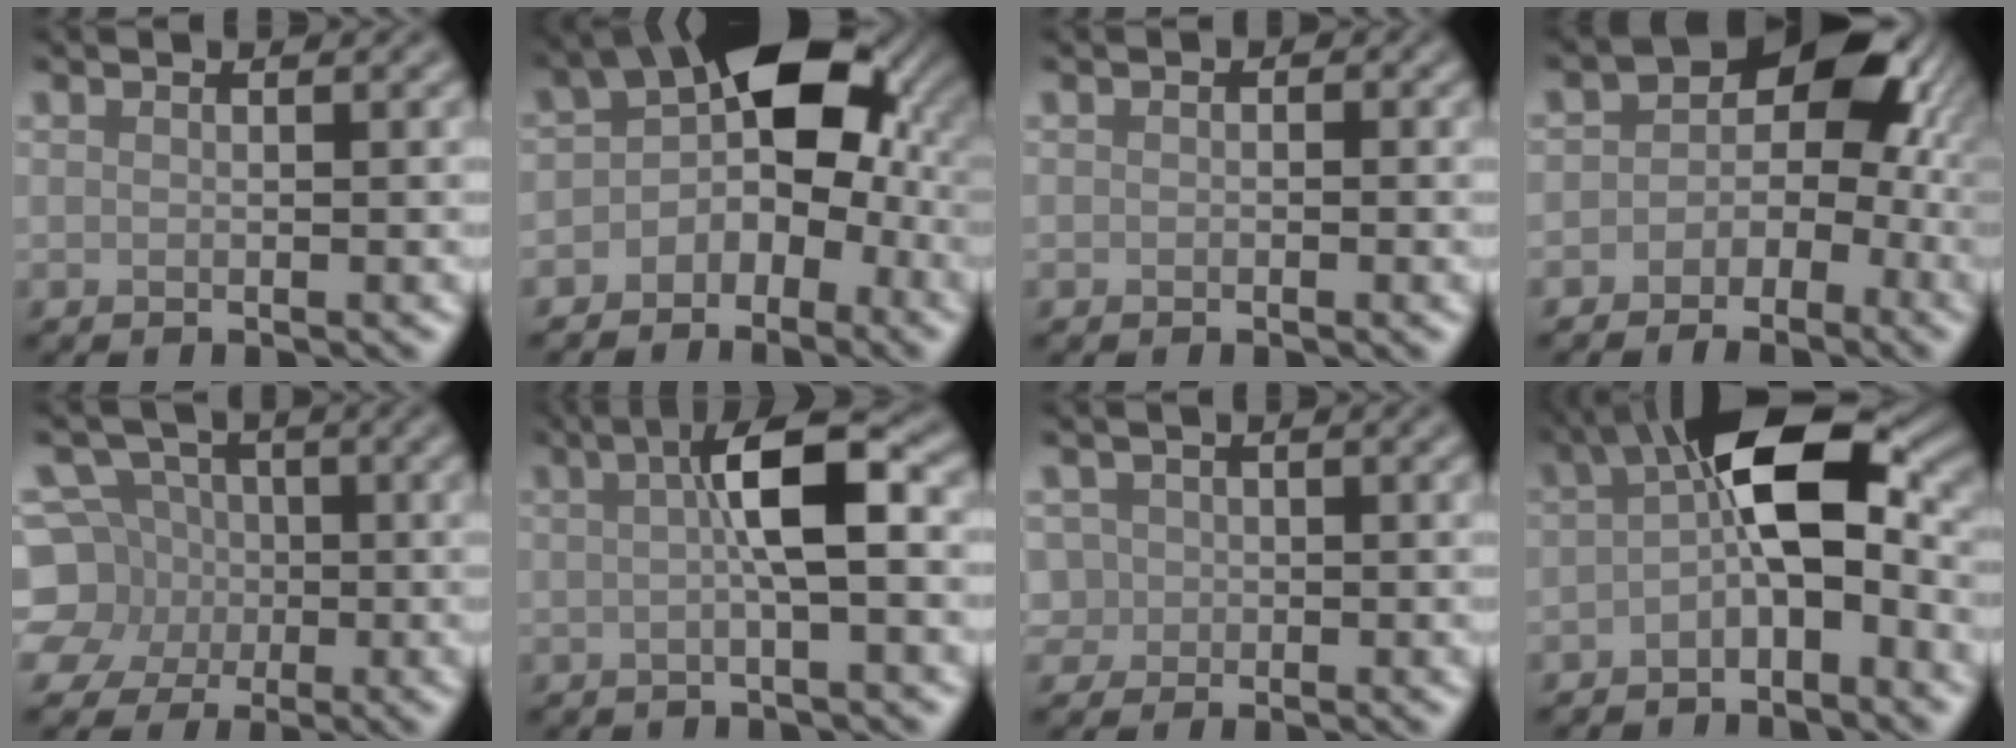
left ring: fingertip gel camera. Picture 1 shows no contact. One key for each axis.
{"total": 7.8, "fx": -1.3, "fy": 5.1, "fz": 5.7, "tx": -0.060, "ty": 0.022, "tz": -0.038}
{"total": 0.7, "fx": -0.5, "fy": 0.5, "fz": -0.2, "tx": 0.005, "ty": -0.003, "tz": -0.008}
{"total": 5.7, "fx": -1.4, "fy": 4.2, "fz": 3.5, "tx": -0.027, "ty": 0.006, "tz": -0.033}
{"total": 8.4, "fx": -2.0, "fy": 7.7, "fz": 2.5, "tx": -0.061, "ty": 0.020, "tz": -0.068}
{"total": 4.8, "fx": 0.3, "fy": 0.8, "fz": 4.7, "tx": -0.080, "ty": 0.016, "tz": 0.002}
{"total": 1.8, "fx": -0.4, "fy": 1.7, "fz": -0.1, "tx": -0.001, "ty": 0.003, "tz": 0.004}
{"total": 7.6, "fx": -1.1, "fy": 3.1, "fz": 6.8, "tx": -0.117, "ty": 0.022, "tz": -0.030}